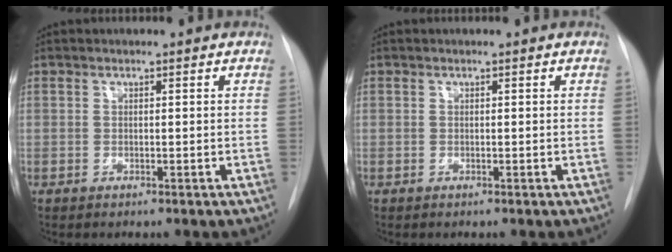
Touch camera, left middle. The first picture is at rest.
{"total": 0.0}